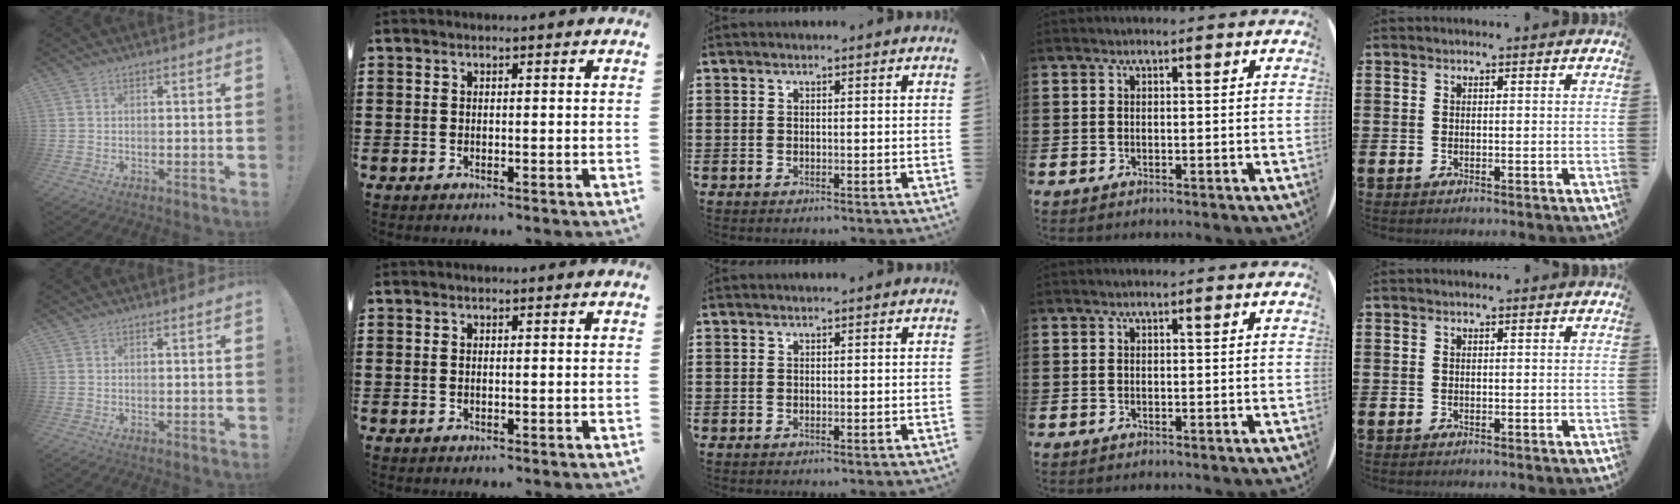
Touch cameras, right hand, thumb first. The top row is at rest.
{}